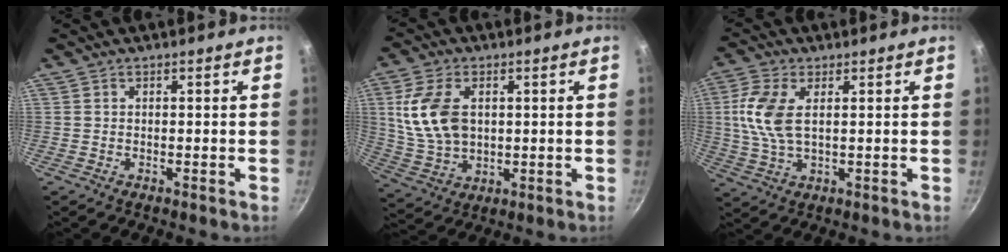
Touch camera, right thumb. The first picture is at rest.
{"total": 12.5, "force": [2.3, 8.1, 9.3], "torque": [-0.171, -0.009, 0.052]}
{"total": 9.2, "force": [1.7, 4.7, 7.7], "torque": [-0.166, 0.004, 0.033]}